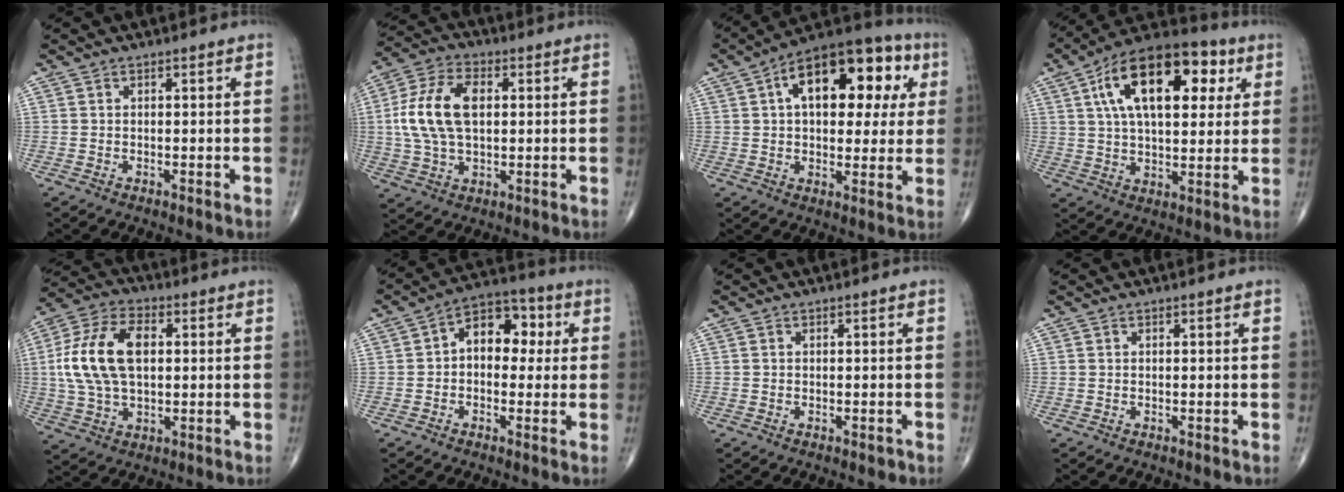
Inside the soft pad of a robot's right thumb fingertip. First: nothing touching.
{"total": 13.8, "force": [1.5, 8.0, 11.1], "torque": [-0.222, 0.015, 0.027]}
{"total": 20.6, "force": [5.9, 11.1, 16.4], "torque": [-0.194, 0.027, 0.077]}
{"total": 21.4, "force": [7.0, 11.0, 17.0], "torque": [-0.249, 0.010, 0.105]}
{"total": 15.9, "force": [1.8, 9.3, 12.8], "torque": [-0.251, 0.017, 0.030]}
{"total": 10.2, "force": [1.2, 6.9, 7.4], "torque": [-0.068, 0.033, 0.007]}
{"total": 0.8, "force": [-0.4, 0.5, 0.5], "torque": [-0.004, 0.000, -0.005]}
{"total": 0.0}